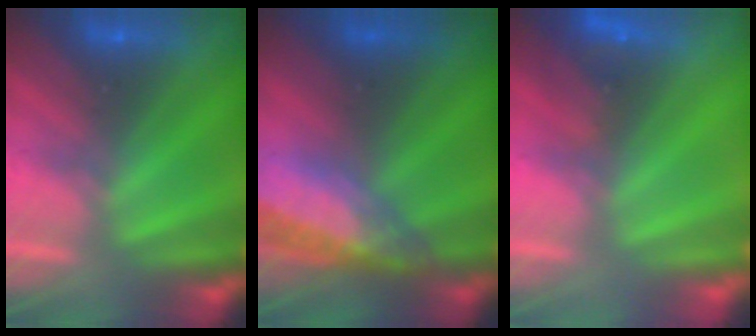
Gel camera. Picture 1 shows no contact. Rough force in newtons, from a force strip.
{"total": 8.0}
{"total": 2.7}